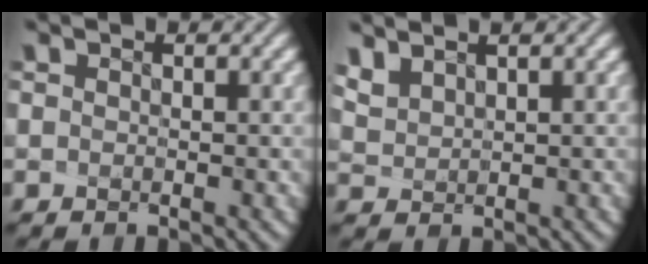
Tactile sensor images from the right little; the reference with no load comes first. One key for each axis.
{"total": 2.9, "fx": 2.0, "fy": 1.4, "fz": 1.5, "tx": -0.064, "ty": 0.011, "tz": 0.051}